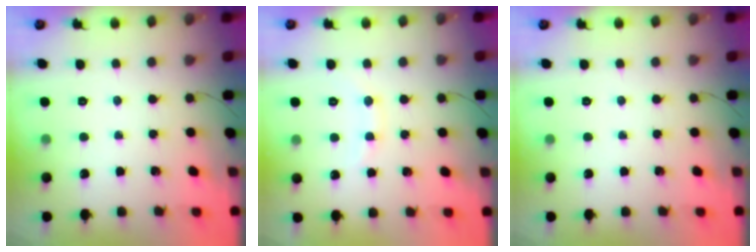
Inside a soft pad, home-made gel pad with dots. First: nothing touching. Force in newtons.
{"total": 7.2, "press": 7.0, "slide": 1.6}
{"total": 0.0}